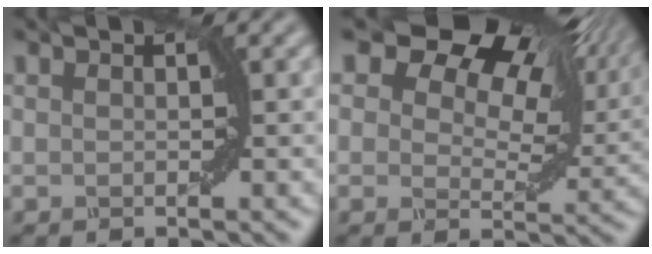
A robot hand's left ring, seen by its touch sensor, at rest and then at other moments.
{"total": 14.9, "force": [8.5, 8.1, 9.1], "torque": [-0.133, 0.045, 0.122]}